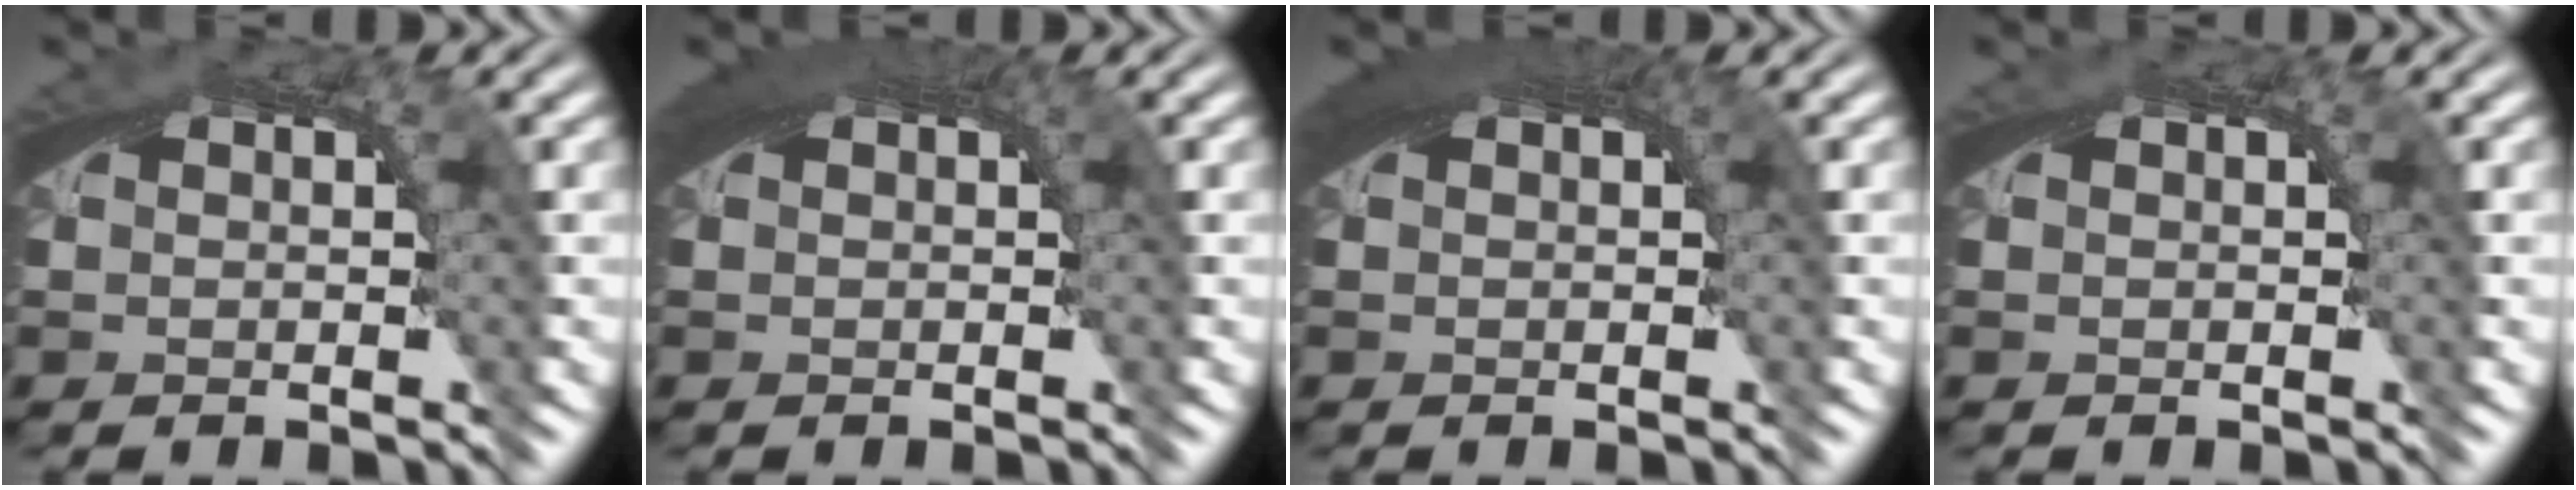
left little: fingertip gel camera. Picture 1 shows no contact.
{"total": 2.5, "force": [0.9, 0.7, 2.3], "torque": [-0.027, 0.008, 0.014]}
{"total": 2.7, "force": [1.0, 0.8, 2.4], "torque": [-0.029, 0.009, 0.014]}
{"total": 0.0}